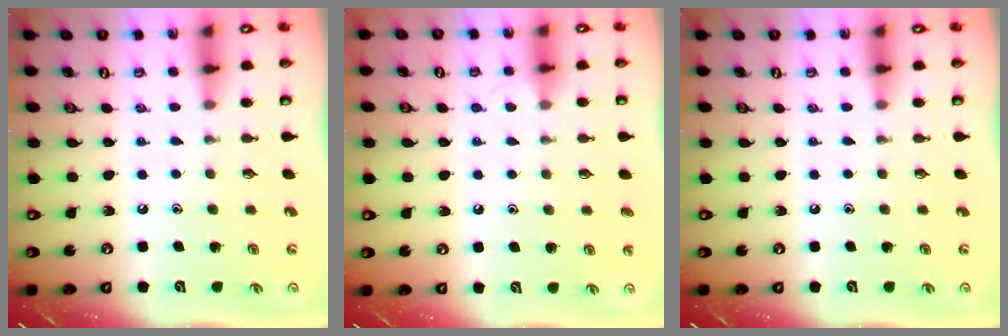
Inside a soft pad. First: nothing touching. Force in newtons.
{"total": 2.6, "press": 2.5, "slide": 0.3}
{"total": 0.0}